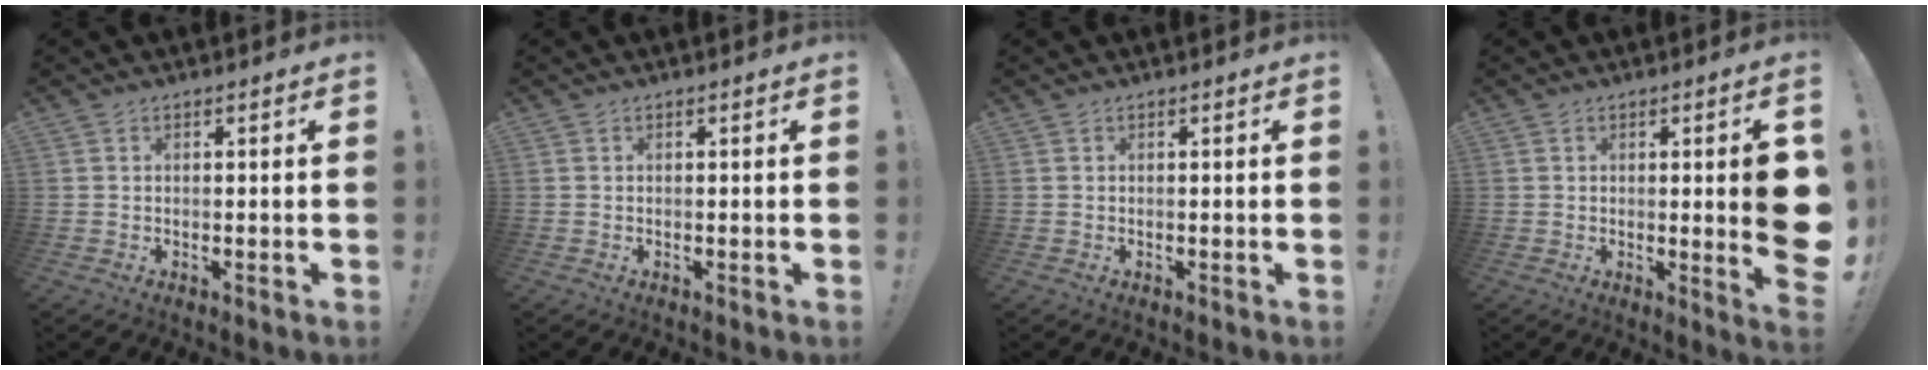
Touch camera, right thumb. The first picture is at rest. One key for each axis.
{"total": 0.0}
{"total": 0.0}
{"total": 8.4, "fx": 0.6, "fy": 0.6, "fz": 8.3, "tx": -0.112, "ty": -0.018, "tz": 0.009}